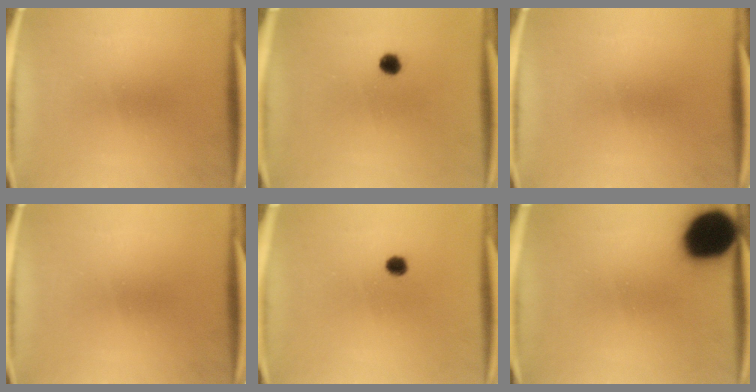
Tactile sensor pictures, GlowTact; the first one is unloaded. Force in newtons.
{"total": 2.3}
{"total": 0.0}
{"total": 0.0}
{"total": 1.4}
{"total": 19.0}